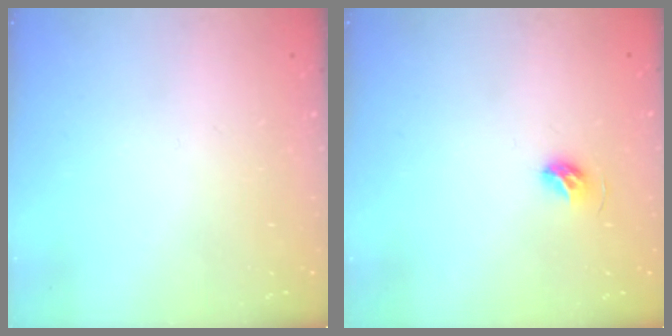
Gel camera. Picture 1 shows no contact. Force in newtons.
{"total": 5.4, "press": 5.2, "slide": 1.2}